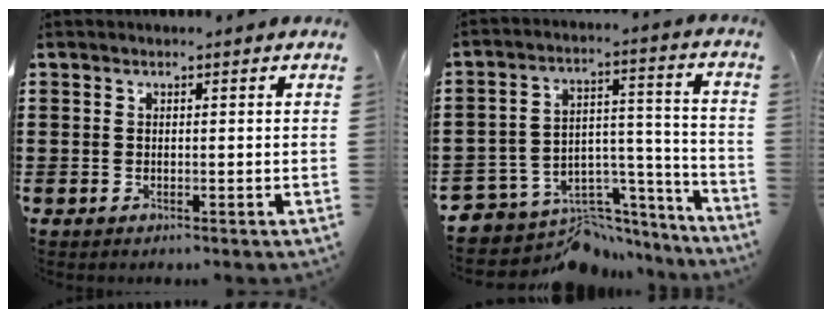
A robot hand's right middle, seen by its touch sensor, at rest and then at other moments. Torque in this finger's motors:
{"motor_torque": [1.18, -0.95, 0.04, 0.00]}